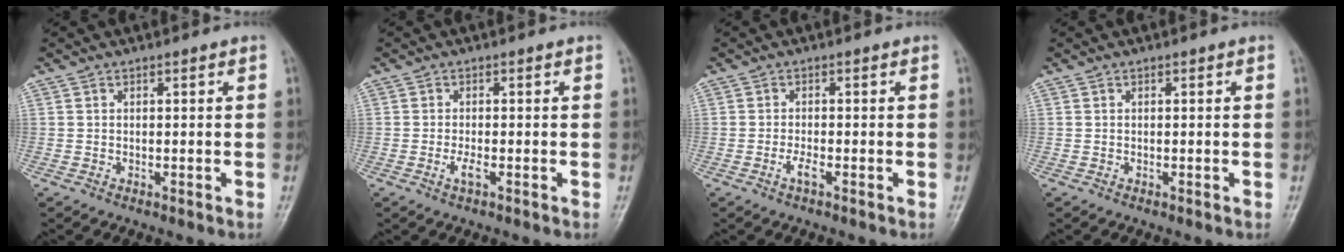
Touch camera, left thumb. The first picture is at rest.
{"total": 1.8, "force": [-0.5, 0.5, 1.7], "torque": [-0.033, -0.003, -0.011]}
{"total": 1.7, "force": [-0.8, 0.4, 1.4], "torque": [-0.030, -0.002, -0.019]}
{"total": 0.0}